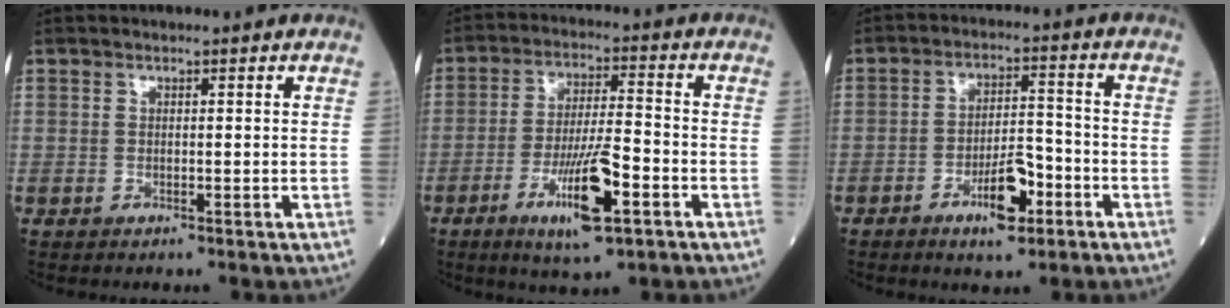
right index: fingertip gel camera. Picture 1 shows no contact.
{"total": 10.9, "force": [-4.8, 1.3, 9.7], "torque": [-0.177, -0.012, -0.081]}
{"total": 7.1, "force": [-3.7, 2.0, 5.8], "torque": [-0.101, 0.006, -0.059]}